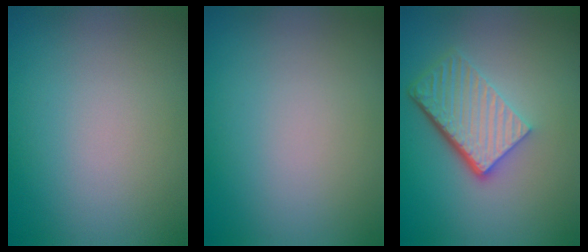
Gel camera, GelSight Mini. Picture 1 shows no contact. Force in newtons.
{"total": 0.0}
{"total": 6.0, "press": 4.1, "slide": 4.4}